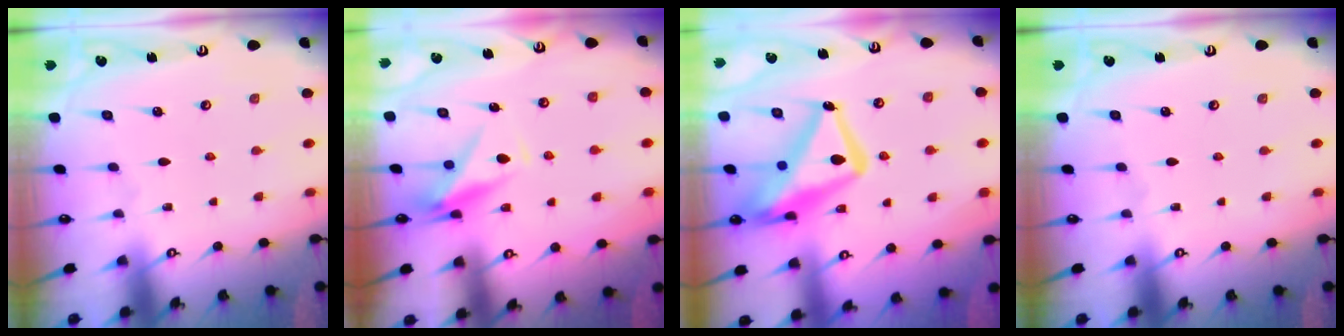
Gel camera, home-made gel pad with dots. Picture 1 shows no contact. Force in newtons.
{"total": 9.3, "press": 9.2, "slide": 1.3}
{"total": 18.7, "press": 18.6, "slide": 1.7}
{"total": 0.0}